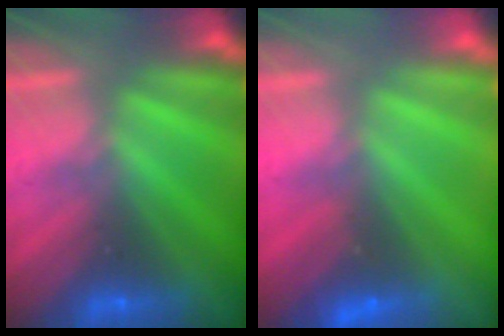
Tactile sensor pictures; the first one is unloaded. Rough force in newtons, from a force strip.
{"total": 2.4}